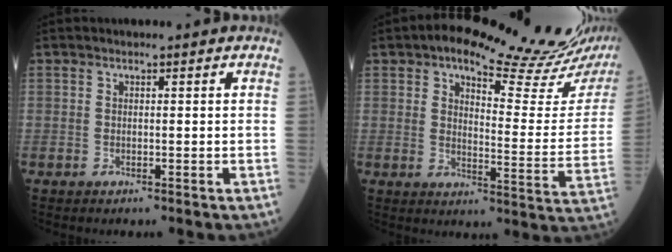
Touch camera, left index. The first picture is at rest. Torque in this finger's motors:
{"motor_torque": [1.11, -1.03, 0.54, 0.02]}